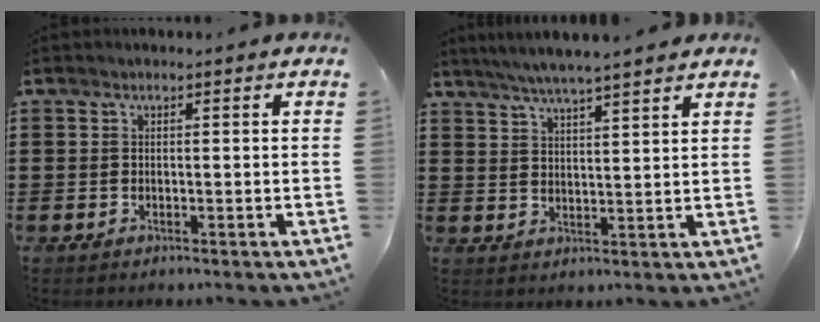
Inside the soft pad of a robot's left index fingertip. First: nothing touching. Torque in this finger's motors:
{"motor_torque": [1.11, 0.52, 0.76, 0.20]}